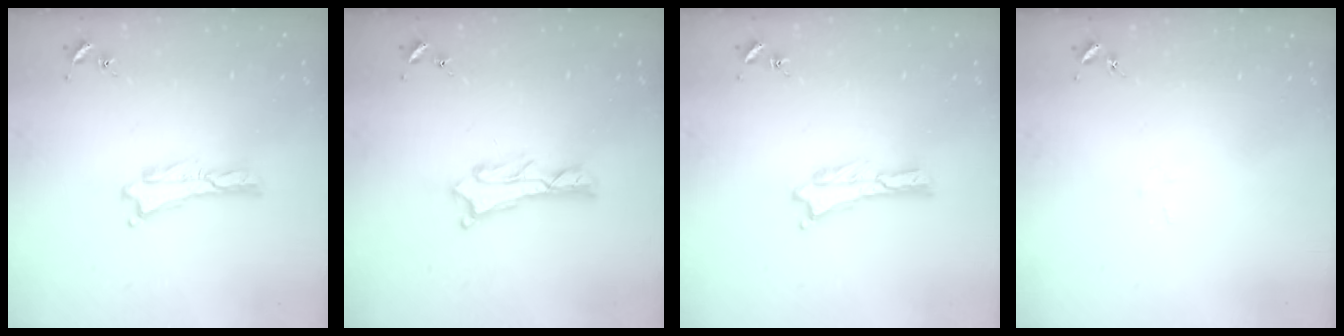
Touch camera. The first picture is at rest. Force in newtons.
{"total": 1.1, "press": 1.0, "slide": 0.2}
{"total": 0.0}
{"total": 1.0, "press": 1.0, "slide": 0.1}